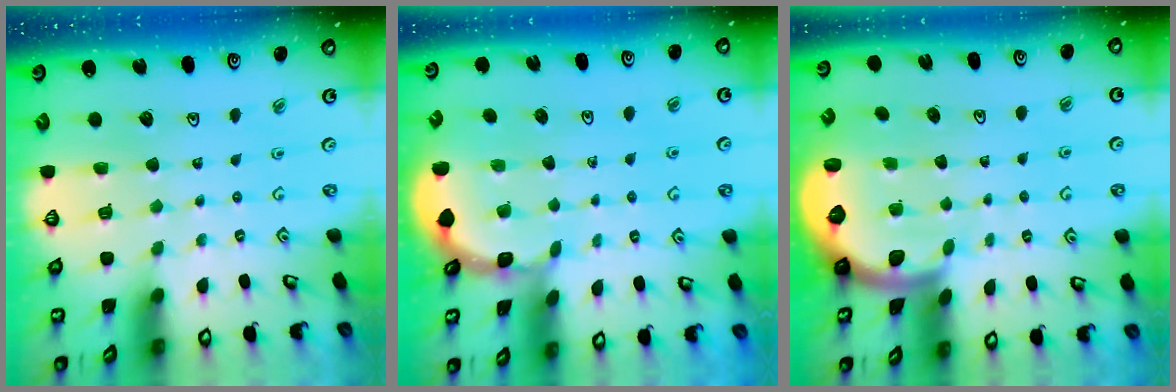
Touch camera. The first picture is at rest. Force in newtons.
{"total": 1.6, "press": 1.5, "slide": 0.1}
{"total": 1.6, "press": 1.6, "slide": 0.1}